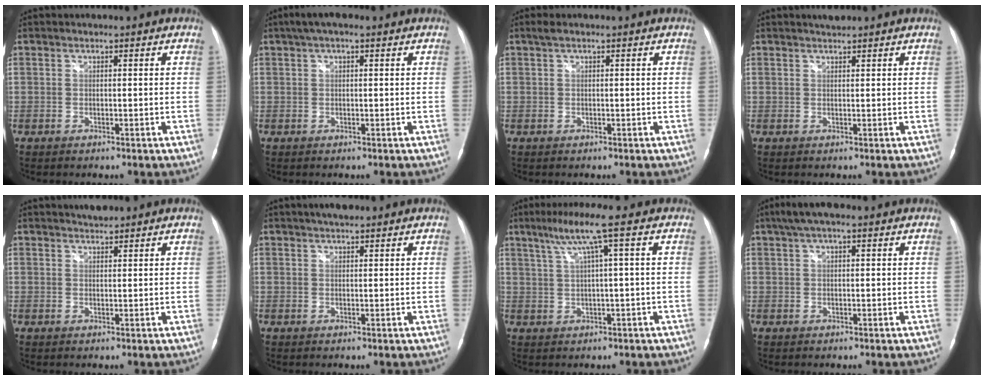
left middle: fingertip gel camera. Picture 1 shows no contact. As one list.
[{"total": 3.8, "force": [2.3, 1.4, 2.7], "torque": [-0.054, 0.028, 0.040]}, {"total": 1.0, "force": [0.6, 0.5, 0.6], "torque": [-0.015, 0.008, 0.009]}, {"total": 1.3, "force": [1.3, 0.1, 0.3], "torque": [-0.013, 0.004, 0.025]}, {"total": 2.0, "force": [1.9, 0.3, 0.5], "torque": [-0.018, 0.004, 0.034]}, {"total": 2.6, "force": [2.1, 0.8, 1.4], "torque": [-0.025, 0.009, 0.033]}, {"total": 6.4, "force": [3.0, -1.2, 5.5], "torque": [-0.108, 0.020, 0.056]}, {"total": 5.1, "force": [3.5, 1.5, 3.4], "torque": [-0.068, 0.033, 0.061]}]